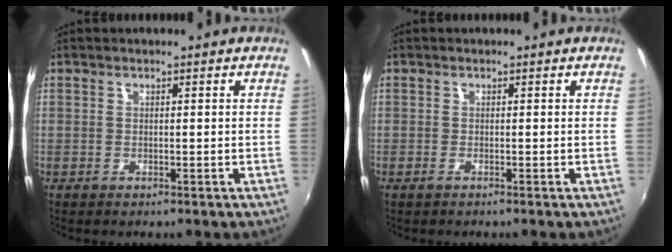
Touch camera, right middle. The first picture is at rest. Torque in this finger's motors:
{"motor_torque": [1.39, -0.75, 0.44, 0.09]}